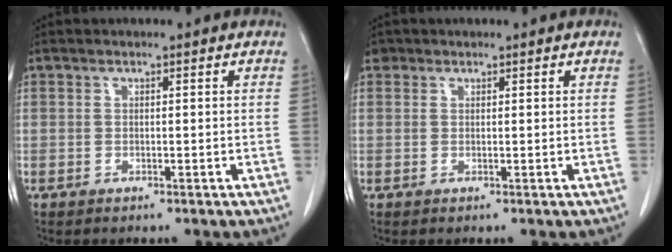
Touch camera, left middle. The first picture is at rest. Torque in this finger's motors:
{"motor_torque": [-0.18, 0.18, -0.14, 0.00]}